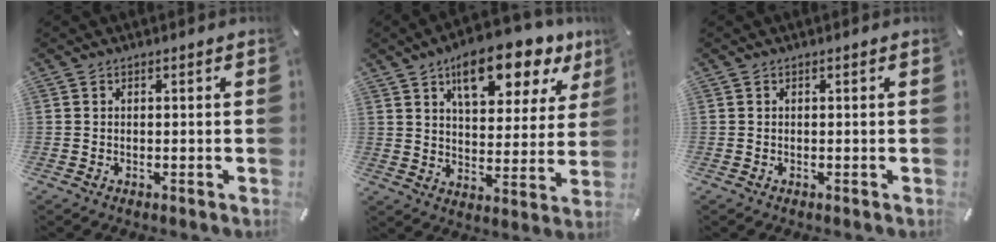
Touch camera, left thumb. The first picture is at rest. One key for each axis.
{"total": 14.5, "fx": 10.0, "fy": 6.4, "fz": 8.4, "tx": -0.105, "ty": -0.061, "tz": 0.166}
{"total": 0.0}